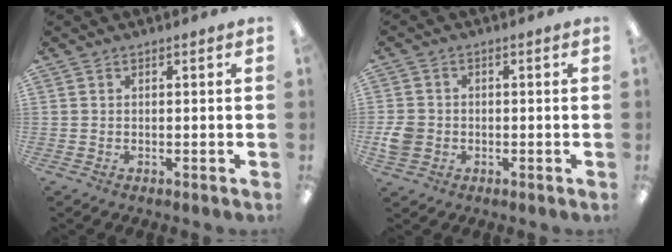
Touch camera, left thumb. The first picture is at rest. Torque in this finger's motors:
{"motor_torque": [-0.30, 0.32, -0.05, 0.06, 0.00]}